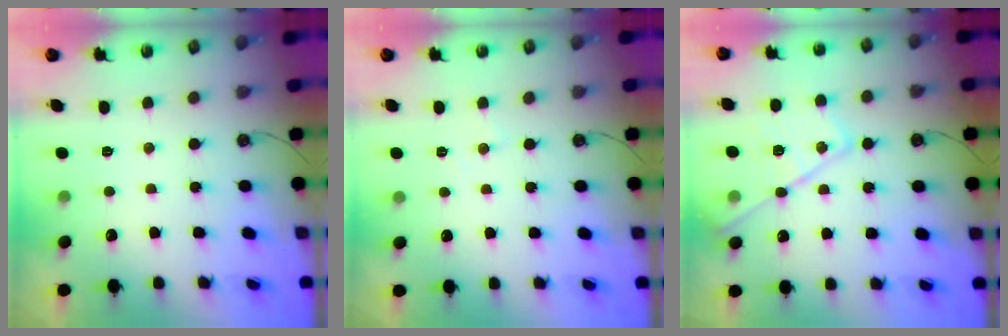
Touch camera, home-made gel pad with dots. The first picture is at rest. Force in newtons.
{"total": 3.8, "press": 3.7, "slide": 0.6}
{"total": 17.1, "press": 17.1, "slide": 1.1}